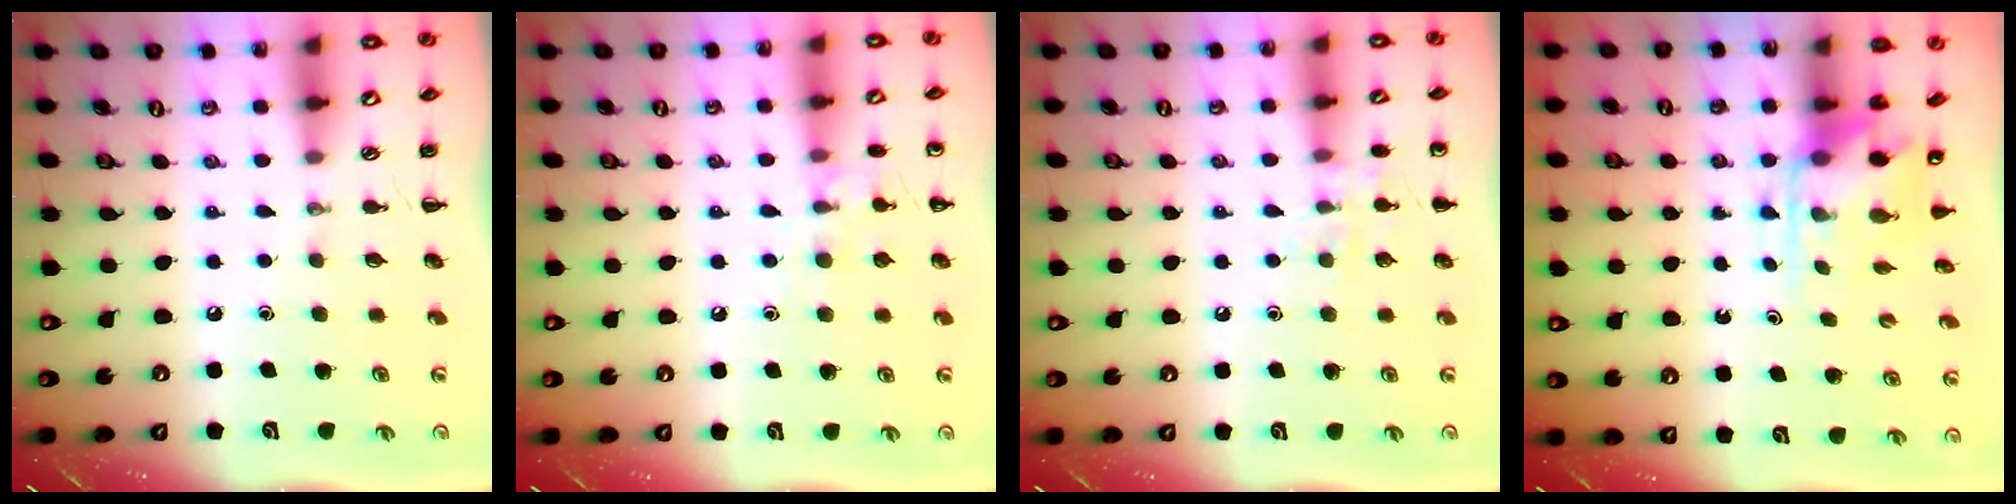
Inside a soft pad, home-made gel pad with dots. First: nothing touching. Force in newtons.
{"total": 7.7, "press": 7.5, "slide": 1.7}
{"total": 6.9, "press": 6.8, "slide": 1.2}
{"total": 5.0, "press": 4.9, "slide": 0.8}